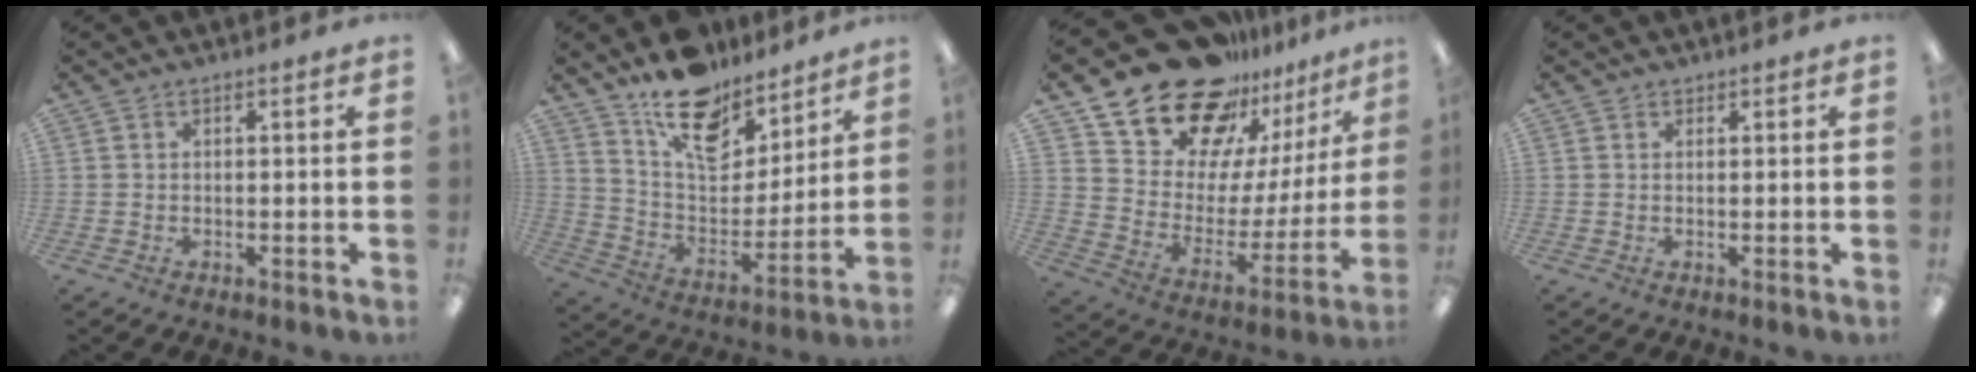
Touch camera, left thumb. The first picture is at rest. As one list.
[{"total": 17.1, "force": [13.3, 8.5, 6.7], "torque": [-0.112, -0.098, 0.240]}, {"total": 21.5, "force": [17.7, 10.6, 6.0], "torque": [-0.112, -0.128, 0.325]}, {"total": 0.8, "force": [0.7, 0.4, -0.1], "torque": [0.010, -0.002, 0.011]}]